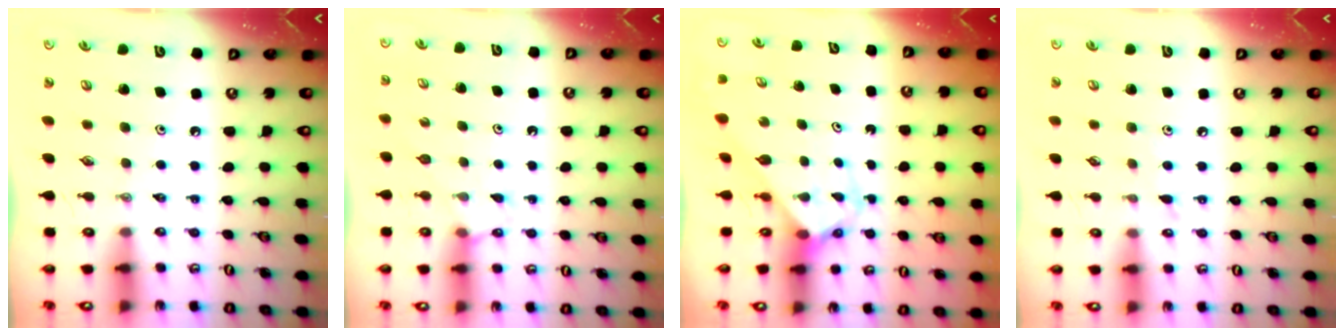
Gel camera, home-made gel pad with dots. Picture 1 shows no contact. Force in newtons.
{"total": 5.0, "press": 5.0, "slide": 0.4}
{"total": 2.9, "press": 2.9, "slide": 0.1}
{"total": 4.7, "press": 4.6, "slide": 0.5}